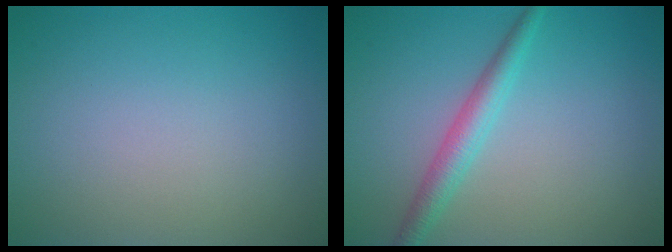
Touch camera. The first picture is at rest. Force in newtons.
{"total": 2.6, "press": 2.6, "slide": 0.0}